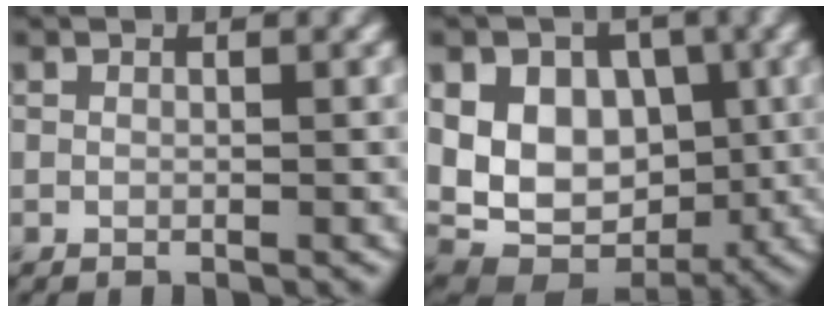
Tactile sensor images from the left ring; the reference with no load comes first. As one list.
[{"total": 11.0, "force": [1.0, 8.3, 7.2], "torque": [-0.106, 0.014, 0.007]}]